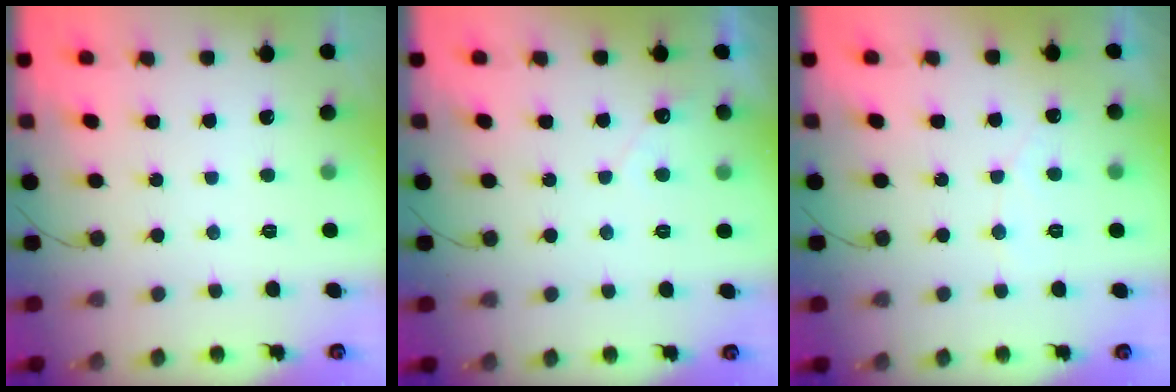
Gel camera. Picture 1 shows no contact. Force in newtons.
{"total": 2.9, "press": 2.9, "slide": 0.1}
{"total": 3.0, "press": 3.0, "slide": 0.1}